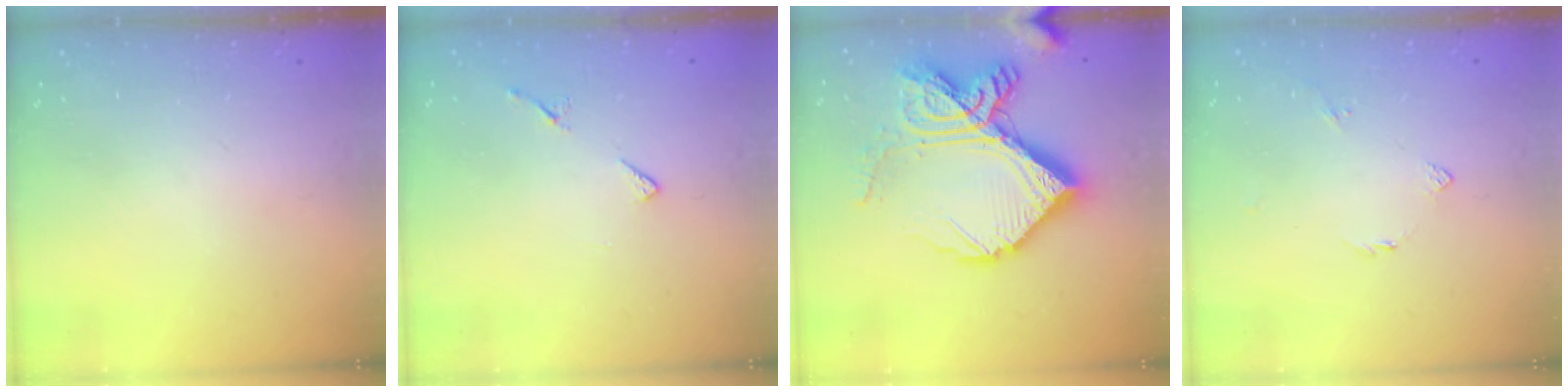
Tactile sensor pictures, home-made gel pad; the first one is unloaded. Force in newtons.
{"total": 6.7, "press": 6.7, "slide": 0.8}
{"total": 23.8, "press": 23.6, "slide": 2.8}
{"total": 2.6, "press": 2.5, "slide": 0.7}